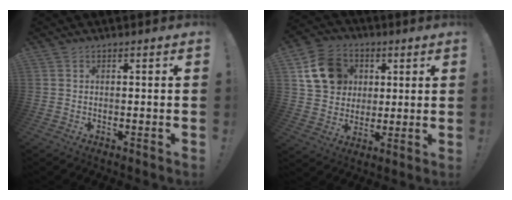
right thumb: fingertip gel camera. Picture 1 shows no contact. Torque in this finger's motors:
{"motor_torque": [0.62, 0.54, 0.24, -0.05, 0.02]}